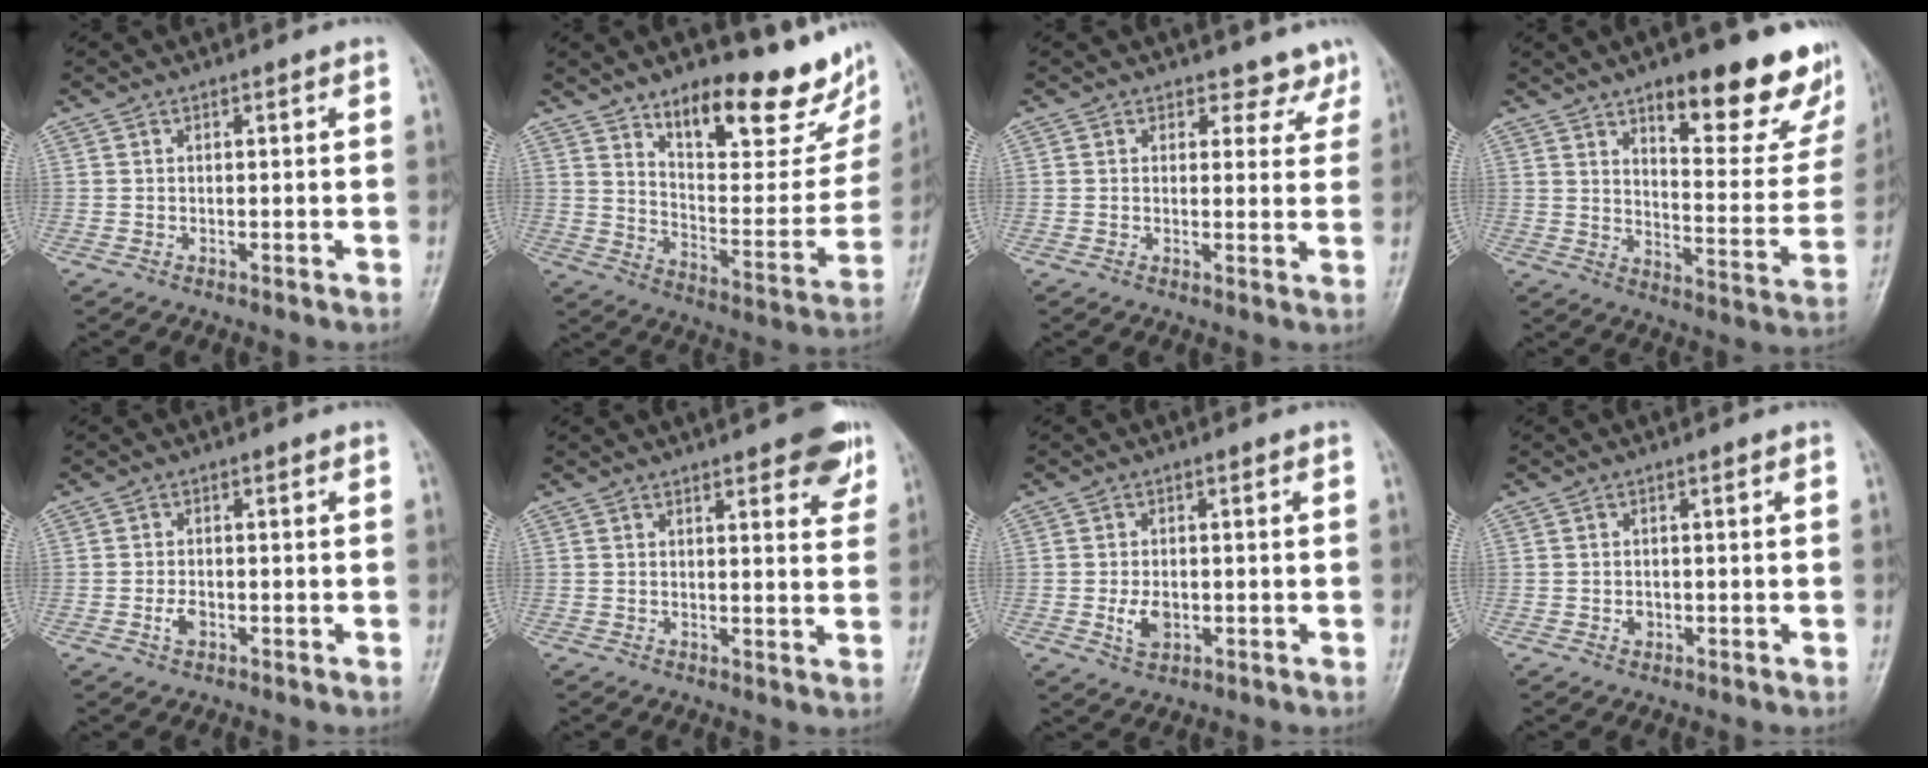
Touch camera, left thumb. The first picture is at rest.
{"total": 22.5, "force": [15.2, 8.3, 14.4], "torque": [-0.143, -0.091, 0.230]}
{"total": 4.3, "force": [3.5, 2.4, 0.0], "torque": [0.030, -0.025, 0.027]}
{"total": 21.5, "force": [13.5, 7.3, 15.0], "torque": [-0.143, -0.076, 0.188]}
{"total": 2.1, "force": [-0.7, 1.3, 1.5], "torque": [-0.027, 0.002, -0.013]}
{"total": 9.1, "force": [5.8, 2.9, 6.3], "torque": [-0.051, -0.023, 0.068]}
{"total": 3.9, "force": [-0.7, 2.6, 2.9], "torque": [-0.048, -0.003, -0.007]}
{"total": 1.2, "force": [-0.3, 1.0, 0.6], "torque": [-0.004, 0.002, -0.002]}